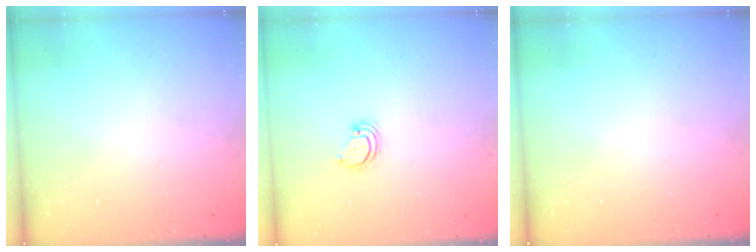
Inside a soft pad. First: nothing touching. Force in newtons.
{"total": 2.6, "press": 2.6, "slide": 0.1}
{"total": 0.0}